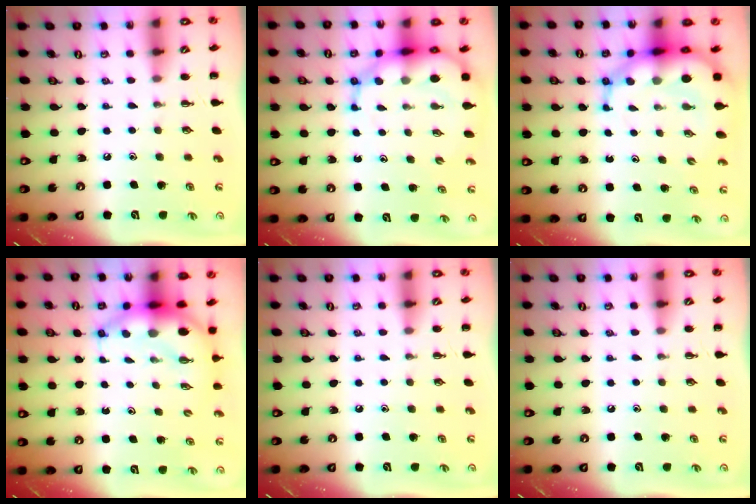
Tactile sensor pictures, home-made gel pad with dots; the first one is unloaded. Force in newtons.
{"total": 11.6, "press": 11.1, "slide": 3.1}
{"total": 11.7, "press": 11.3, "slide": 3.2}
{"total": 7.0, "press": 6.9, "slide": 1.6}
{"total": 0.0}
{"total": 0.0}